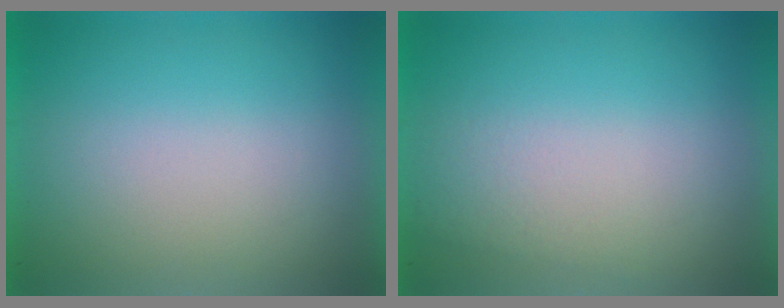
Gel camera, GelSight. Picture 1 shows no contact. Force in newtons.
{"total": 1.1}